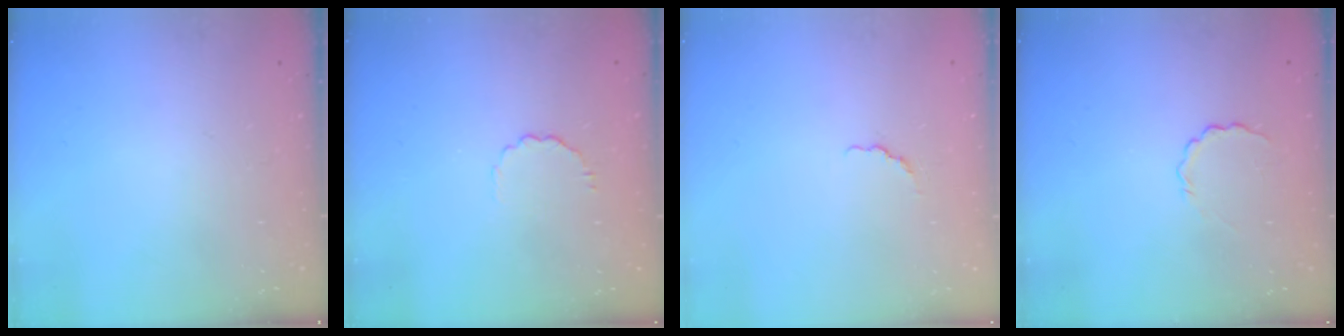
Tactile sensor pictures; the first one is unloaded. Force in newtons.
{"total": 3.4, "press": 3.2, "slide": 1.2}
{"total": 1.5, "press": 1.3, "slide": 0.7}
{"total": 3.0, "press": 2.8, "slide": 0.9}